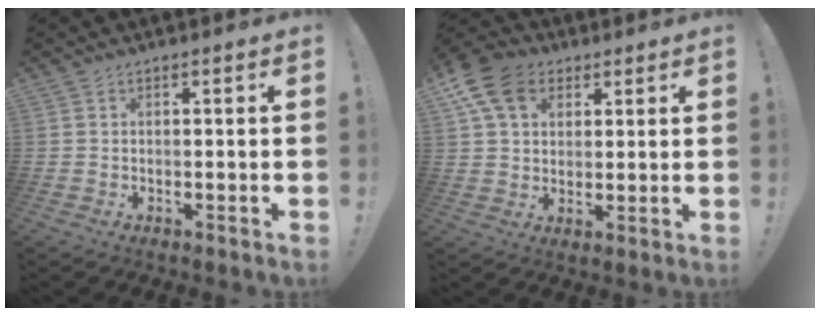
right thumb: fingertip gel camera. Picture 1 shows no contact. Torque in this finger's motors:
{"motor_torque": [1.14, 1.26, 0.21, 0.11, 0.28]}